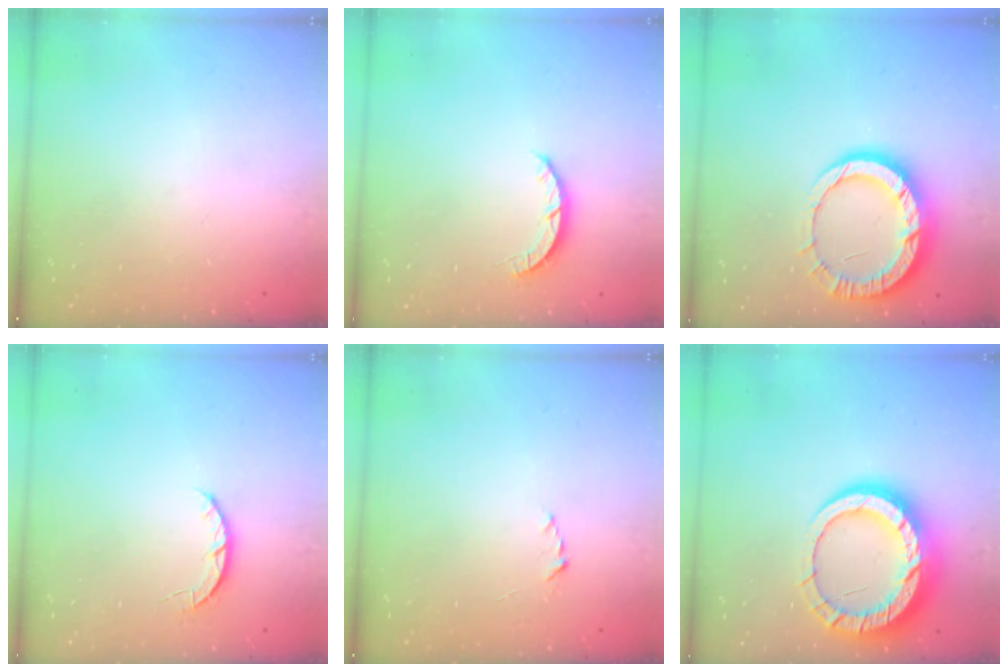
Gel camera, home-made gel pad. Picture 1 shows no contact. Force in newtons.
{"total": 2.7, "press": 2.7, "slide": 0.4}
{"total": 14.0, "press": 13.9, "slide": 1.4}
{"total": 3.3, "press": 3.3, "slide": 0.5}
{"total": 1.9, "press": 1.9, "slide": 0.2}
{"total": 18.7, "press": 18.6, "slide": 1.5}